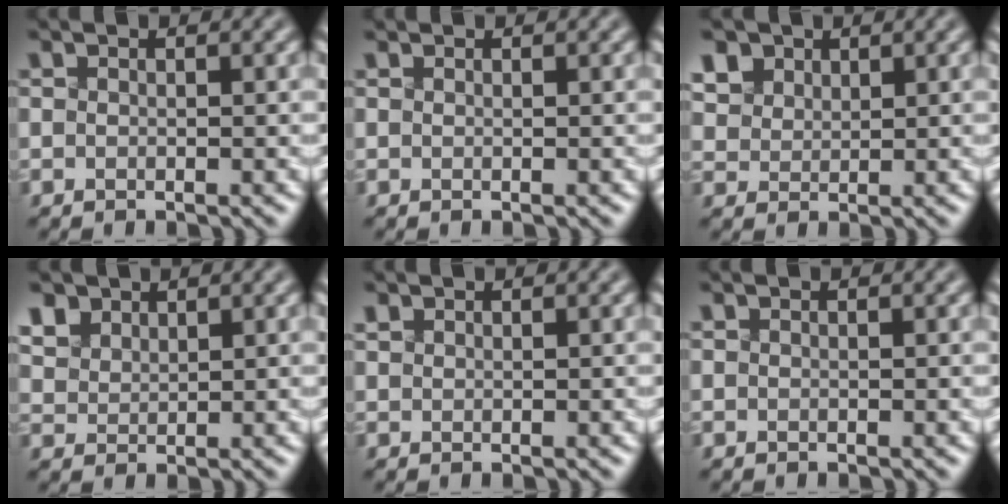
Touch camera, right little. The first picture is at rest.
{"total": 0.0}
{"total": 7.6, "force": [4.3, 5.4, 3.3], "torque": [-0.093, 0.023, 0.072]}
{"total": 5.8, "force": [3.5, 3.8, 2.6], "torque": [-0.091, 0.014, 0.066]}
{"total": 0.6, "force": [0.4, 0.4, 0.2], "torque": [-0.009, 0.008, 0.010]}
{"total": 0.0}